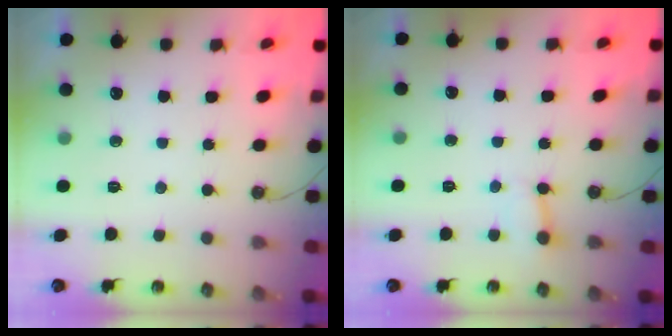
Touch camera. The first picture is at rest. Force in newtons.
{"total": 2.4, "press": 2.4, "slide": 0.1}